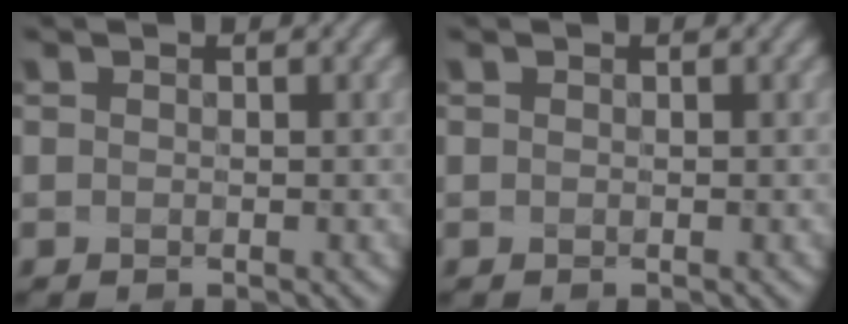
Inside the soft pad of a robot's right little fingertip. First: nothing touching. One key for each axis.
{"total": 0.0}